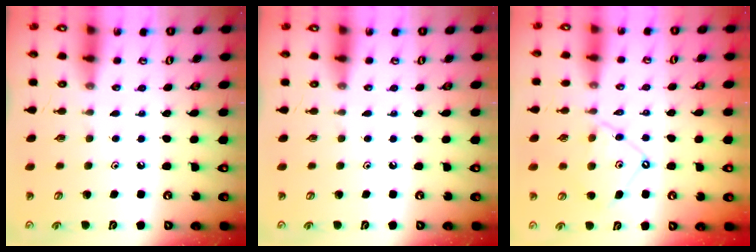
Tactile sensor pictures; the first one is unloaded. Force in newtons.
{"total": 0.0}
{"total": 9.9, "press": 9.9, "slide": 0.8}